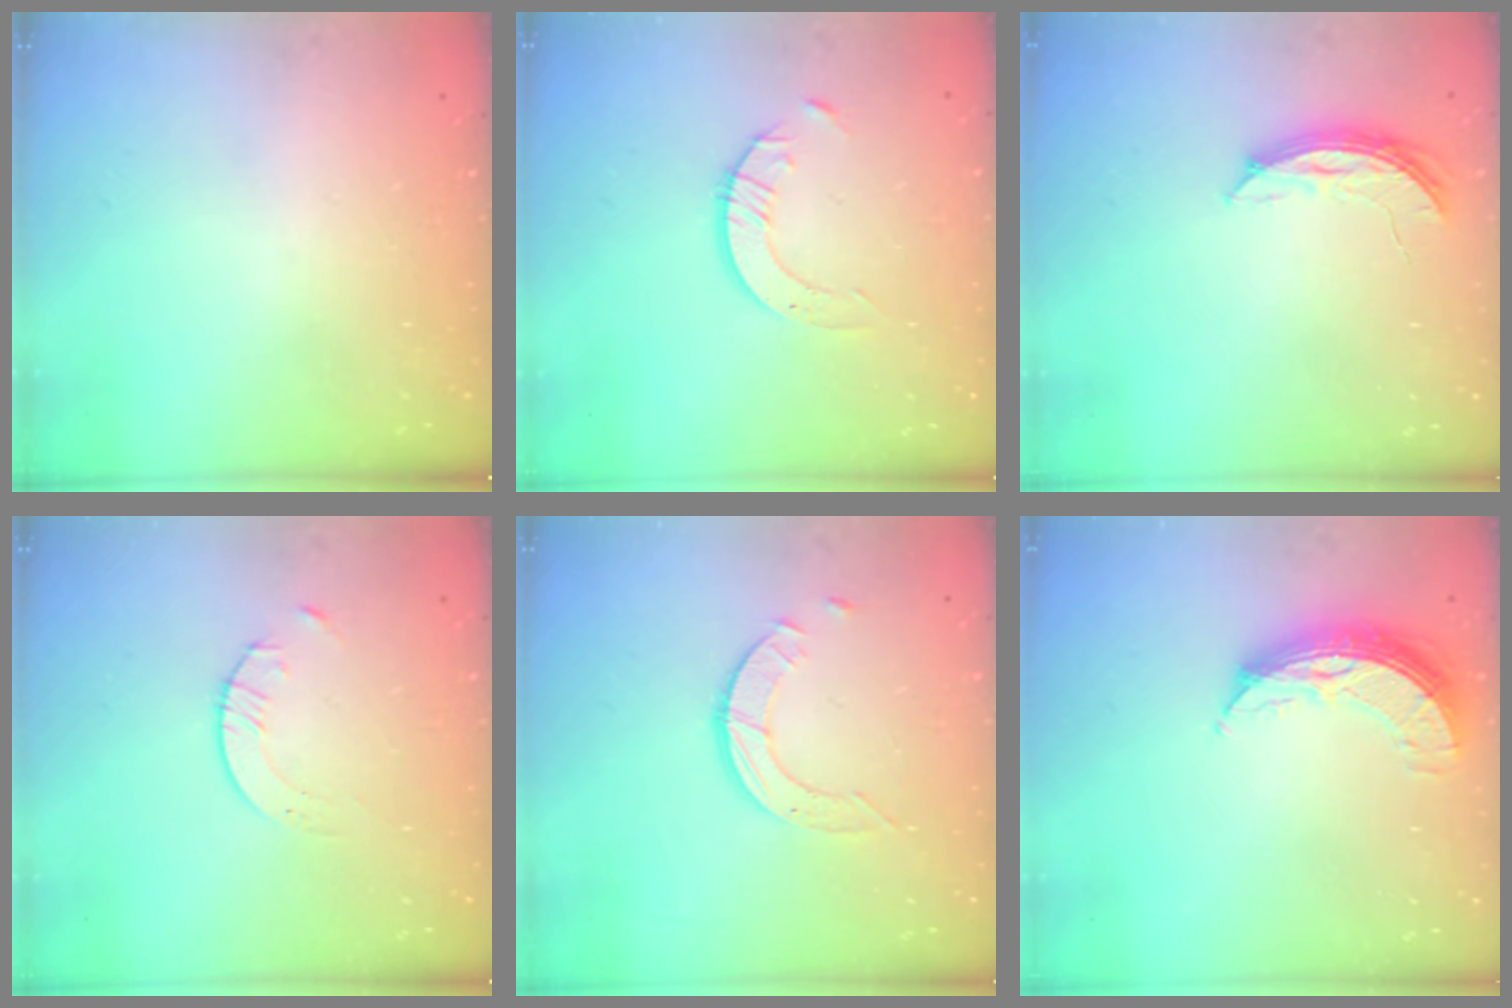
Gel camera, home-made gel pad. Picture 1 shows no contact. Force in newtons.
{"total": 3.3, "press": 3.3, "slide": 0.3}
{"total": 5.9, "press": 5.9, "slide": 0.4}
{"total": 1.7, "press": 1.7, "slide": 0.2}
{"total": 4.0, "press": 4.0, "slide": 0.2}
{"total": 9.8, "press": 9.8, "slide": 0.6}